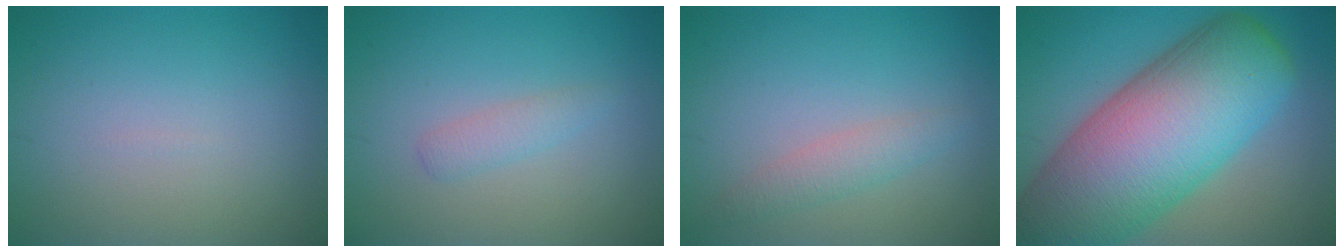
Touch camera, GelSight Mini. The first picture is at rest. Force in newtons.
{"total": 1.4, "press": 1.4, "slide": 0.0}
{"total": 2.0, "press": 2.0, "slide": 0.1}
{"total": 16.9, "press": 16.9, "slide": 0.9}